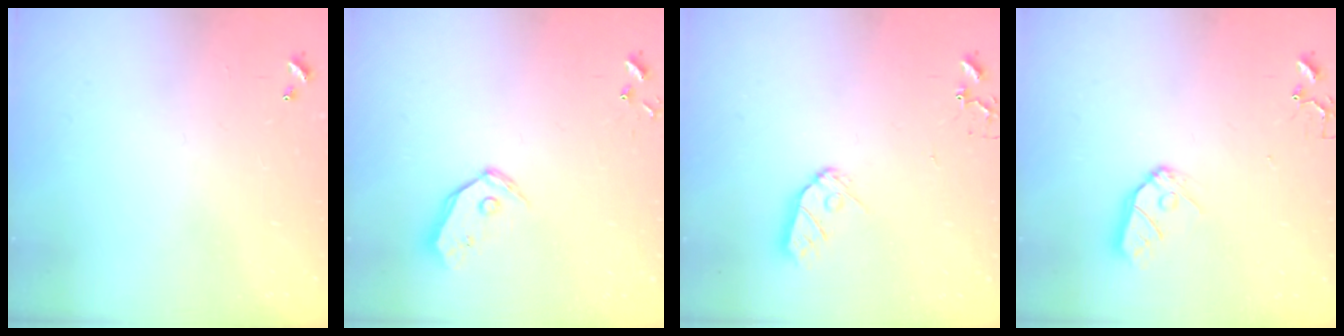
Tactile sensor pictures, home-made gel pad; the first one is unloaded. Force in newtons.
{"total": 8.7, "press": 8.6, "slide": 1.3}
{"total": 8.6, "press": 8.5, "slide": 0.7}
{"total": 9.2, "press": 9.2, "slide": 0.8}